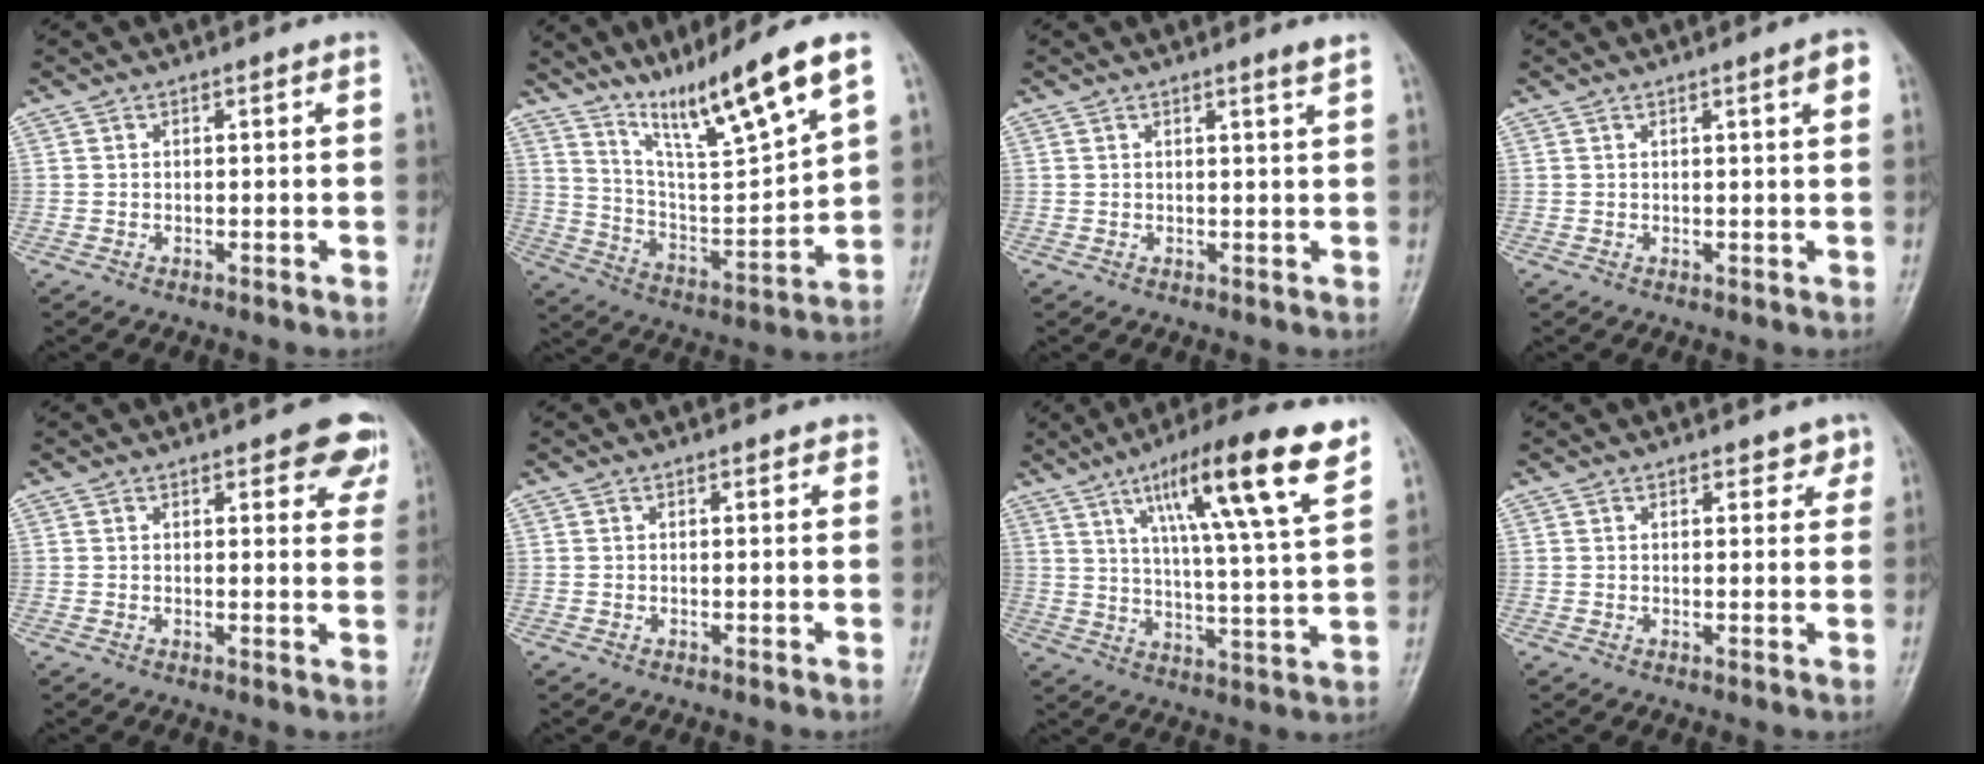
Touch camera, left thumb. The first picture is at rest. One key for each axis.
{"total": 16.8, "fx": 11.5, "fy": 0.9, "fz": 12.2, "tx": -0.198, "ty": -0.062, "tz": 0.210}
{"total": 1.7, "fx": 1.2, "fy": -0.4, "fz": 1.1, "tx": -0.018, "ty": -0.013, "tz": 0.019}
{"total": 2.9, "fx": 1.2, "fy": 0.2, "fz": 2.6, "tx": -0.033, "ty": -0.002, "tz": 0.016}
{"total": 7.0, "fx": 4.6, "fy": 2.9, "fz": 4.4, "tx": -0.014, "ty": -0.019, "tz": 0.045}
{"total": 1.0, "fx": 0.7, "fy": 0.5, "fz": 0.5, "tx": -0.004, "ty": -0.002, "tz": 0.004}
{"total": 18.4, "fx": 10.1, "fy": 2.2, "fz": 15.3, "tx": -0.232, "ty": -0.035, "tz": 0.158}
{"total": 2.8, "fx": 1.9, "fy": 1.5, "fz": 1.3, "tx": 0.007, "ty": -0.009, "tz": 0.022}